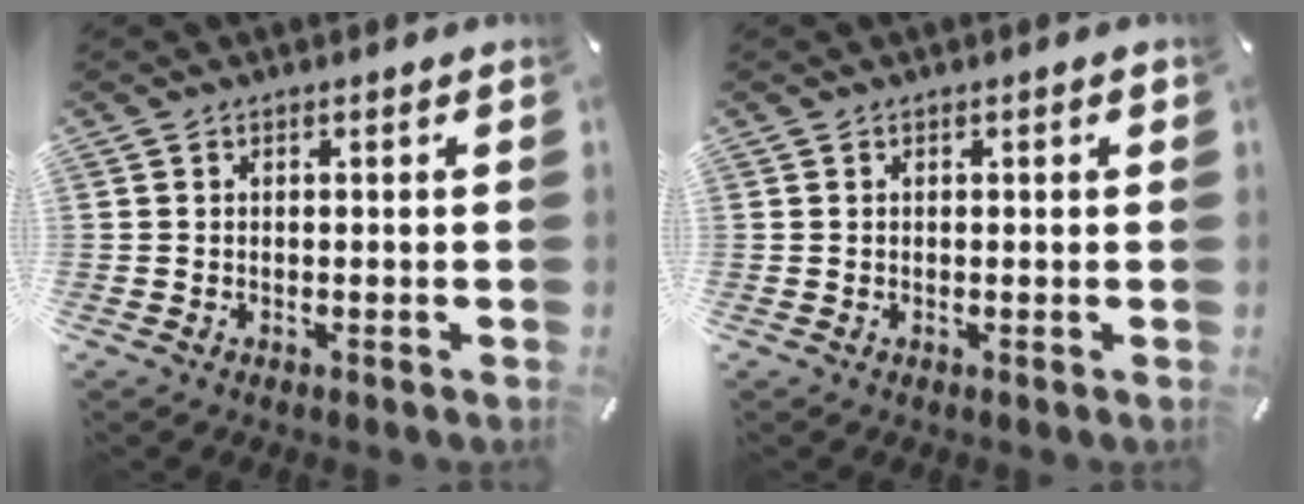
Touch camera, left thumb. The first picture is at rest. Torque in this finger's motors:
{"motor_torque": [-0.19, -0.14, 0.03, 0.14, -0.05]}